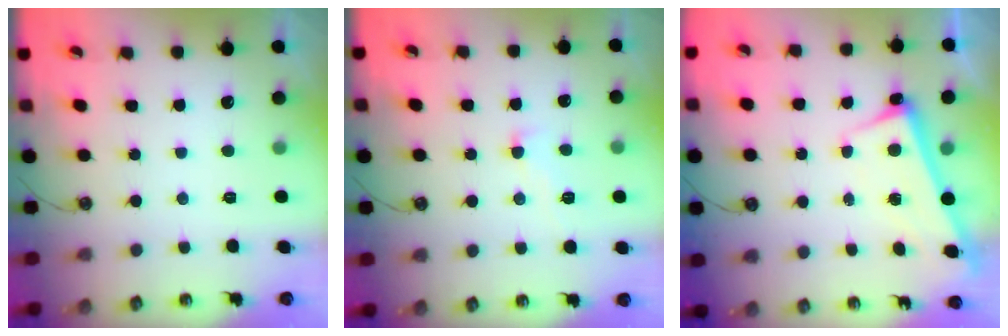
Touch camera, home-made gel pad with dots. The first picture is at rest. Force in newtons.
{"total": 0.7, "press": 0.0, "slide": 0.7}
{"total": 2.8, "press": 2.8, "slide": 0.4}